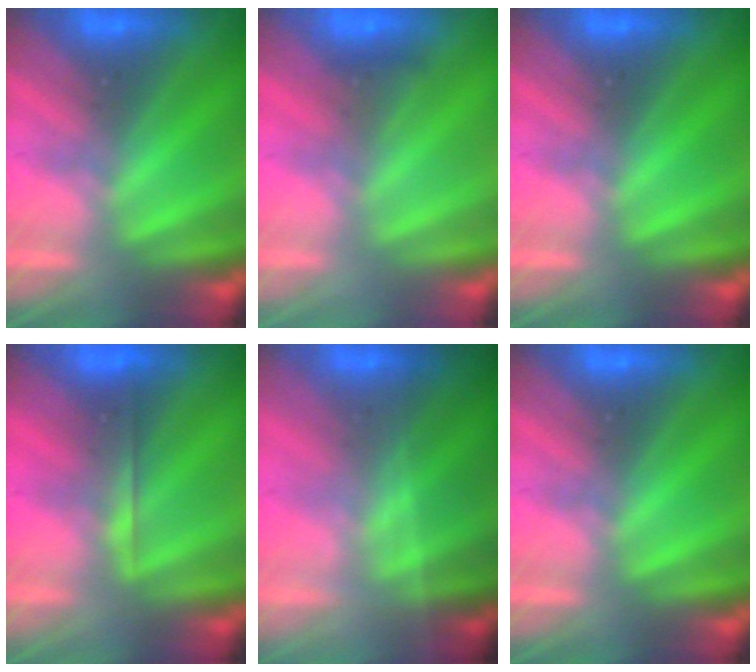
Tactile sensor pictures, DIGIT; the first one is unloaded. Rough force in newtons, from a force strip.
{"total": 1.8}
{"total": 0.0}
{"total": 2.6}
{"total": 1.6}
{"total": 0.0}